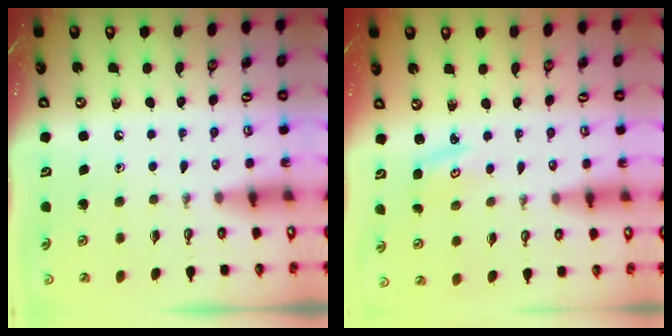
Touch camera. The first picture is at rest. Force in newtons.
{"total": 1.7, "press": 1.7, "slide": 0.2}